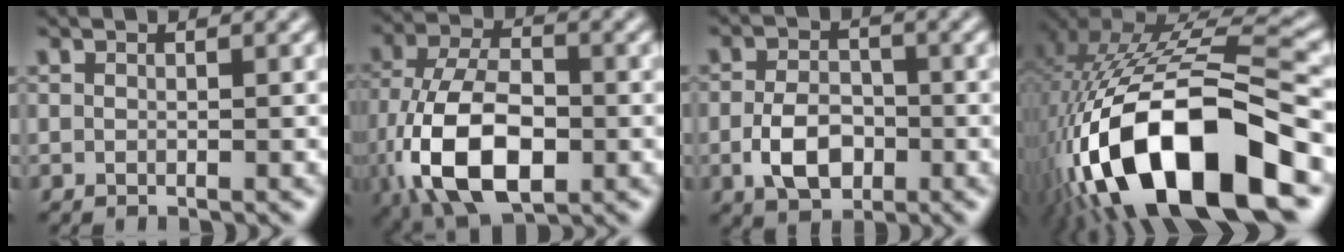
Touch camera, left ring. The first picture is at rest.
{"total": 11.4, "force": [-3.5, 6.4, 8.8], "torque": [-0.186, -0.012, -0.071]}
{"total": 4.4, "force": [-1.4, 2.9, 3.0], "torque": [-0.061, -0.001, -0.029]}
{"total": 17.7, "force": [-7.0, 7.0, 14.7], "torque": [-0.269, -0.004, -0.116]}